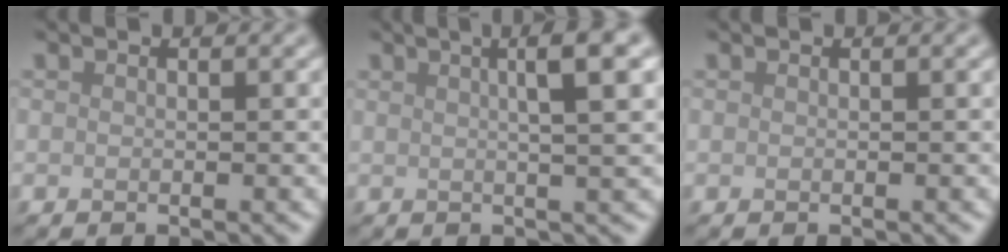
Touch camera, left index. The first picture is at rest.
{"total": 5.4, "force": [1.7, 1.2, 5.0], "torque": [-0.058, 0.018, 0.021]}
{"total": 0.0}